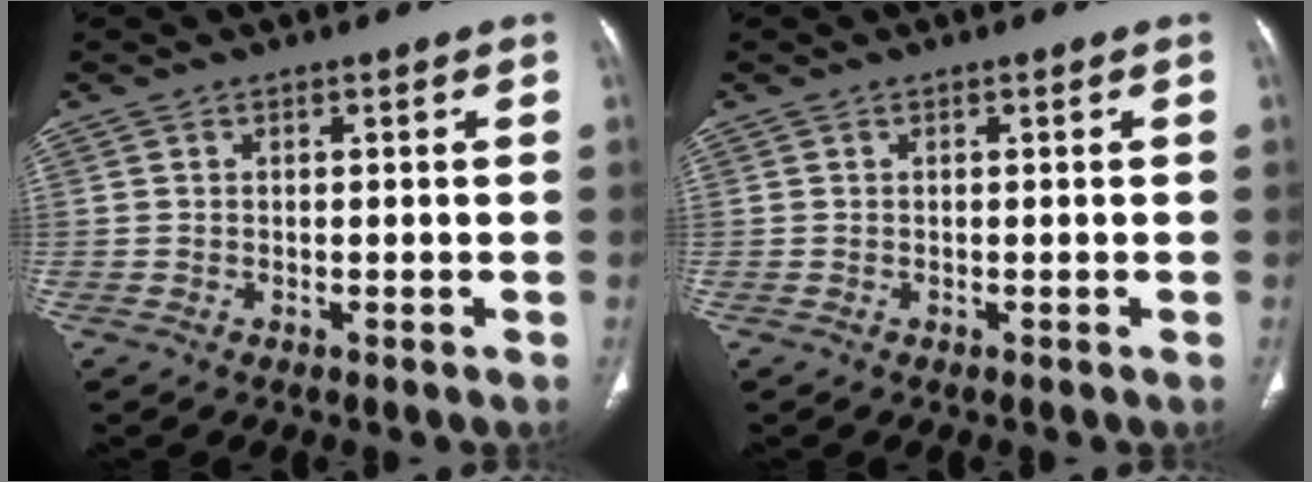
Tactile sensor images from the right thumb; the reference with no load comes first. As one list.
[{"total": 0.0}]